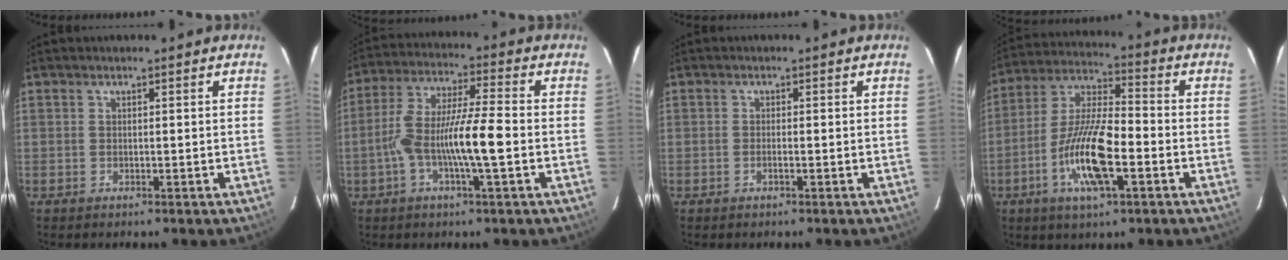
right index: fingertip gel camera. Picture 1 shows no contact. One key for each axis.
{"total": 11.4, "fx": -2.6, "fy": 0.9, "fz": 11.0, "tx": -0.217, "ty": 0.011, "tz": -0.054}
{"total": 0.8, "fx": -0.3, "fy": 0.0, "fz": 0.7, "tx": -0.015, "ty": 0.001, "tz": -0.006}
{"total": 13.6, "fx": -4.5, "fy": 2.8, "fz": 12.5, "tx": -0.249, "ty": -0.002, "tz": -0.082}